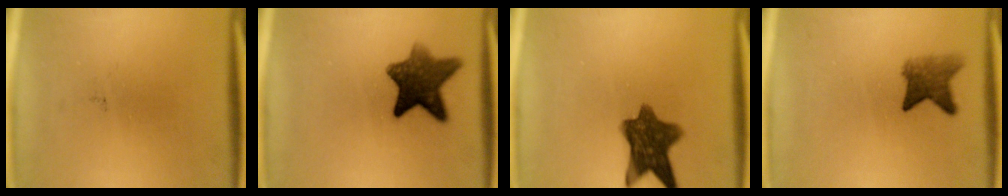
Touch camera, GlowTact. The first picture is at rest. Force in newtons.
{"total": 9.6}
{"total": 9.5}
{"total": 4.3}